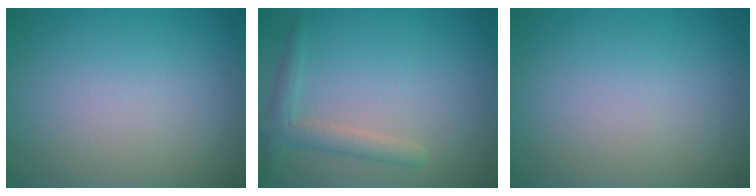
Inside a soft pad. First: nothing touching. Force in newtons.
{"total": 2.3, "press": 2.2, "slide": 0.2}
{"total": 0.0}